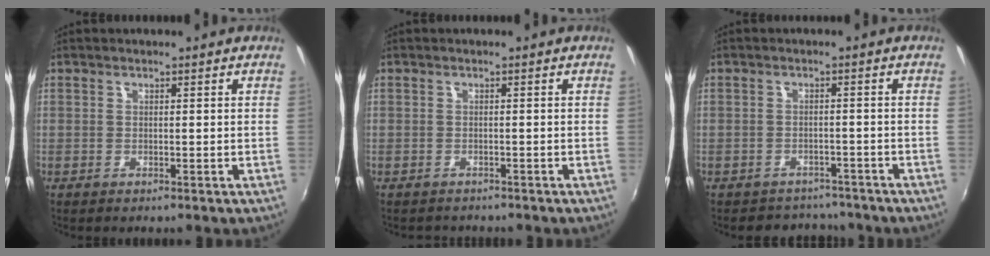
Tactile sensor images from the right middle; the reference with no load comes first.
{"total": 1.4, "force": [-1.3, 0.5, 0.0], "torque": [-0.004, -0.004, -0.019]}
{"total": 6.6, "force": [-6.0, 2.8, 0.8], "torque": [-0.025, 0.007, -0.083]}